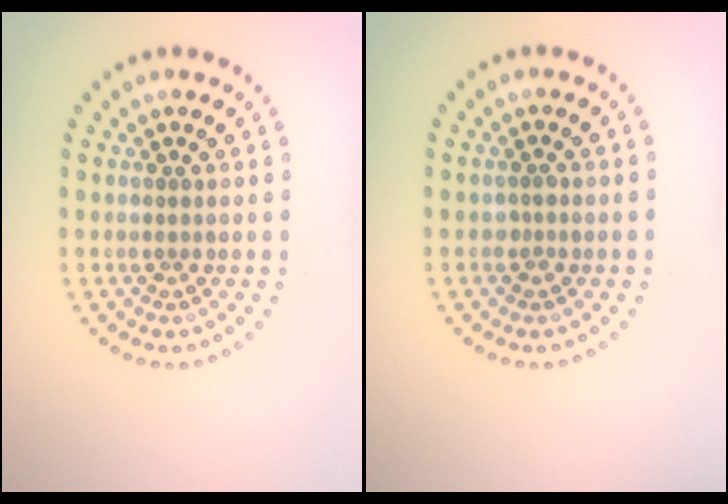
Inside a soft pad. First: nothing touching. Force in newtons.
{"total": 0.5, "press": 0.5, "slide": 0.1}